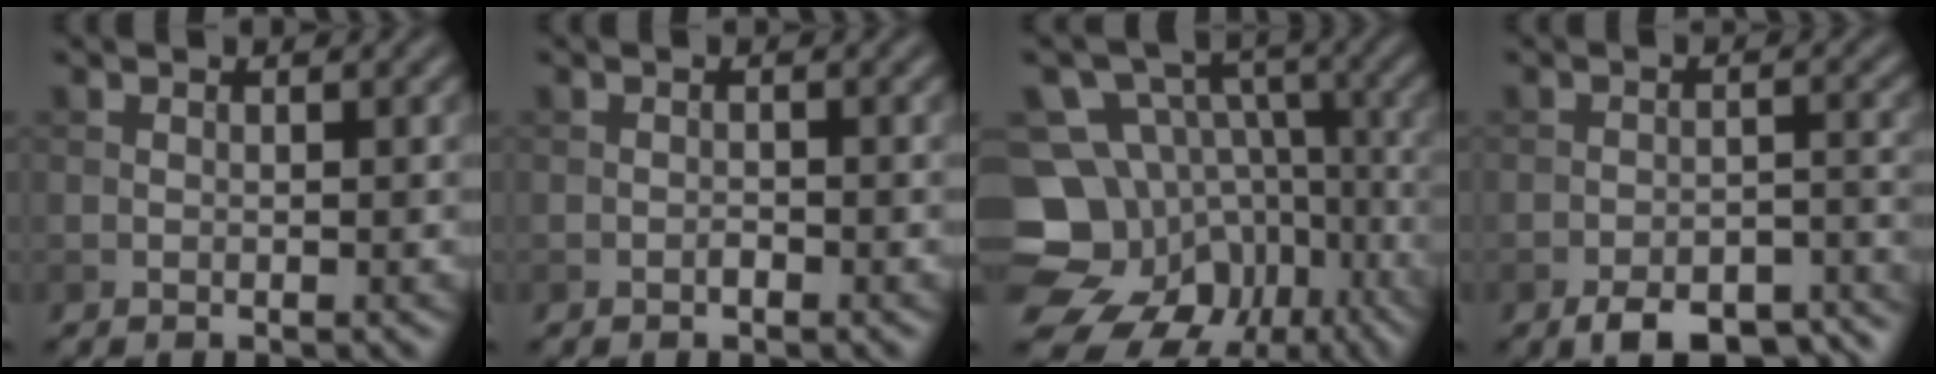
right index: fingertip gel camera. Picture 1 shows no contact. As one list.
[{"total": 0.5, "force": [-0.3, 0.2, 0.3], "torque": [-0.004, 0.001, -0.007]}, {"total": 15.7, "force": [-6.7, 12.8, 6.1], "torque": [-0.143, -0.010, -0.092]}, {"total": 7.9, "force": [-6.2, 3.0, 3.8], "torque": [-0.050, -0.008, -0.090]}]